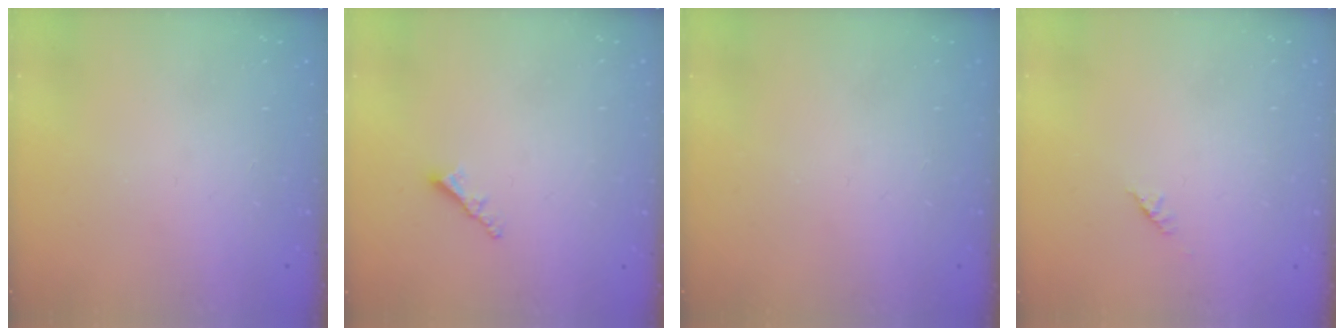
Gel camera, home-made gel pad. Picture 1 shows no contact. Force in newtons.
{"total": 2.5, "press": 2.5, "slide": 0.3}
{"total": 0.0}
{"total": 1.4, "press": 1.3, "slide": 0.5}